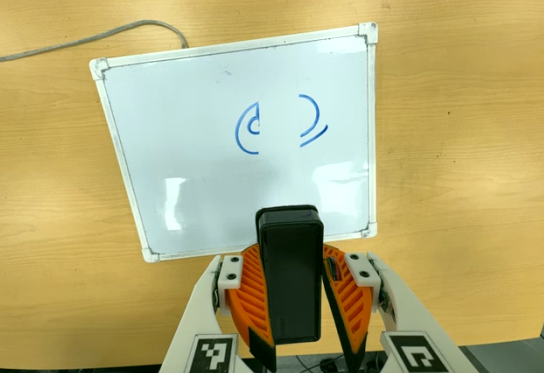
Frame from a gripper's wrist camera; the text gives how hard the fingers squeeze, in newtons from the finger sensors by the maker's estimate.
{"total": 10.0, "left": 10.0, "right": 10.1}